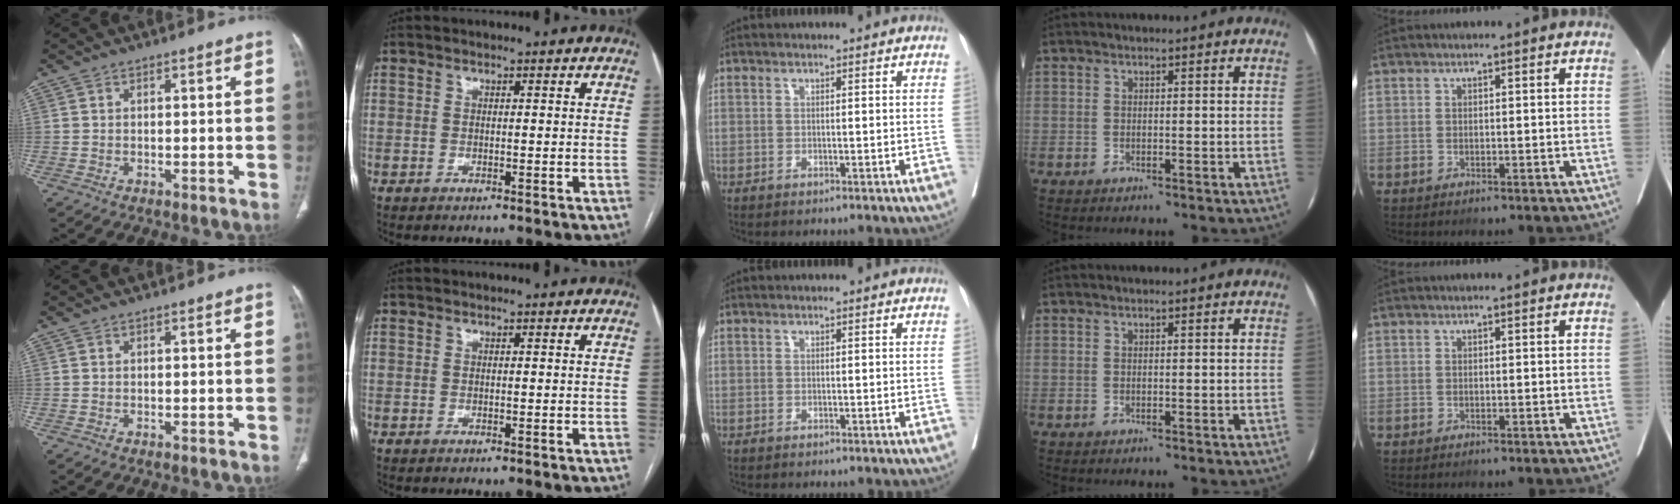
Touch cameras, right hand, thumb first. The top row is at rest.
{}